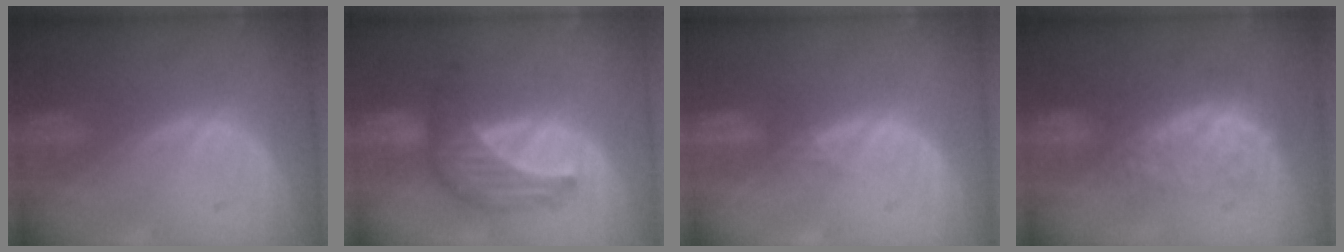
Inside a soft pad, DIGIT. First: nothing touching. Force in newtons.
{"total": 6.9, "press": 6.7, "slide": 1.5}
{"total": 0.7, "press": 0.7, "slide": 0.2}
{"total": 8.5, "press": 7.4, "slide": 4.3}